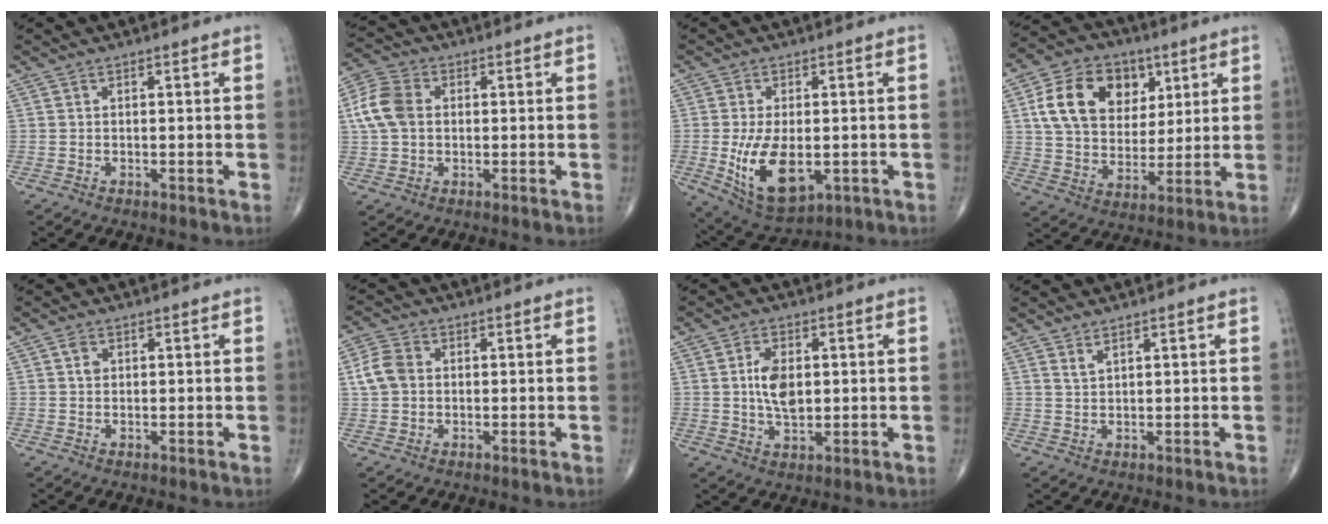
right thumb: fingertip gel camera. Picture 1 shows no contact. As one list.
[{"total": 8.3, "force": [0.9, 6.1, 5.6], "torque": [-0.119, 0.018, 0.013]}, {"total": 12.6, "force": [-2.3, 6.7, 10.4], "torque": [-0.178, -0.014, -0.021]}, {"total": 17.4, "force": [6.0, 12.7, 10.2], "torque": [-0.148, -0.008, 0.106]}, {"total": 2.0, "force": [0.6, 1.5, 1.2], "torque": [-0.017, 0.001, 0.010]}, {"total": 5.5, "force": [0.5, 4.3, 3.4], "torque": [-0.066, 0.012, 0.006]}, {"total": 7.1, "force": [0.9, 4.2, 5.7], "torque": [-0.094, -0.006, 0.016]}, {"total": 1.6, "force": [1.3, 0.4, 0.9], "torque": [-0.016, -0.009, 0.027]}]